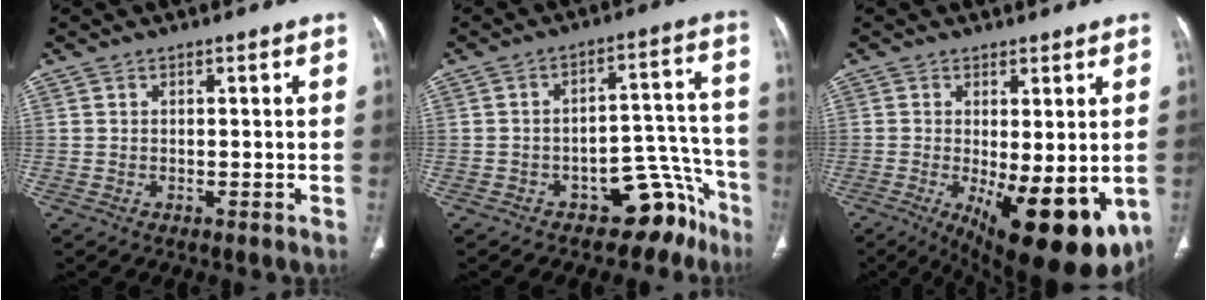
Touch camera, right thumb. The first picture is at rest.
{"total": 10.8, "force": [-7.5, 6.1, 4.9], "torque": [-0.007, 0.109, -0.105]}
{"total": 16.4, "force": [-4.6, 6.1, 14.6], "torque": [-0.175, -0.027, -0.045]}